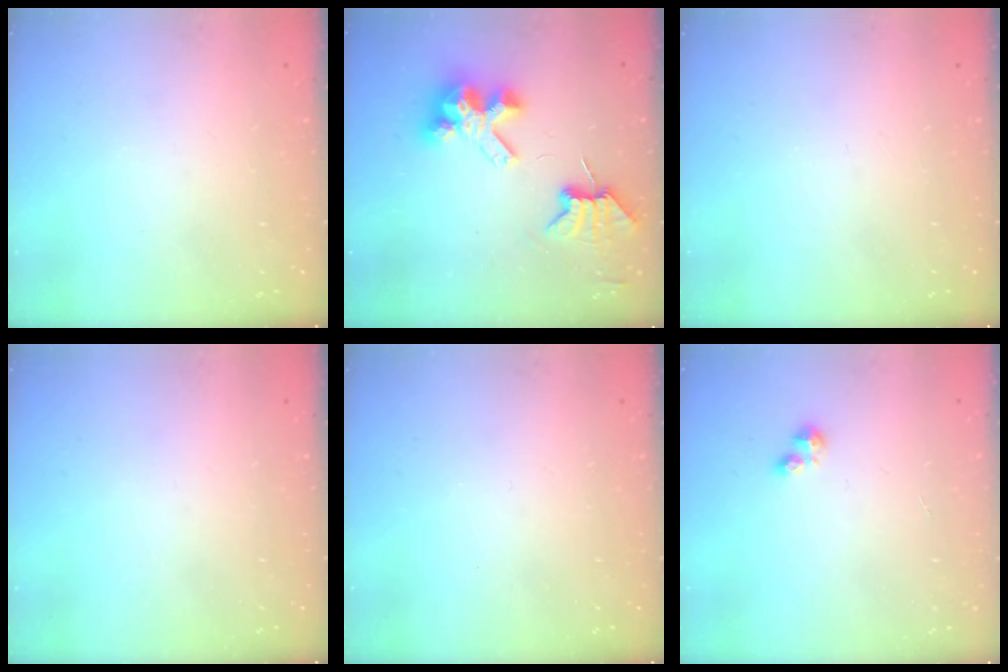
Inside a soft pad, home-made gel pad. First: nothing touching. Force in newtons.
{"total": 7.7, "press": 7.7, "slide": 1.0}
{"total": 0.0}
{"total": 0.0}
{"total": 0.0}
{"total": 2.1, "press": 2.1, "slide": 0.3}